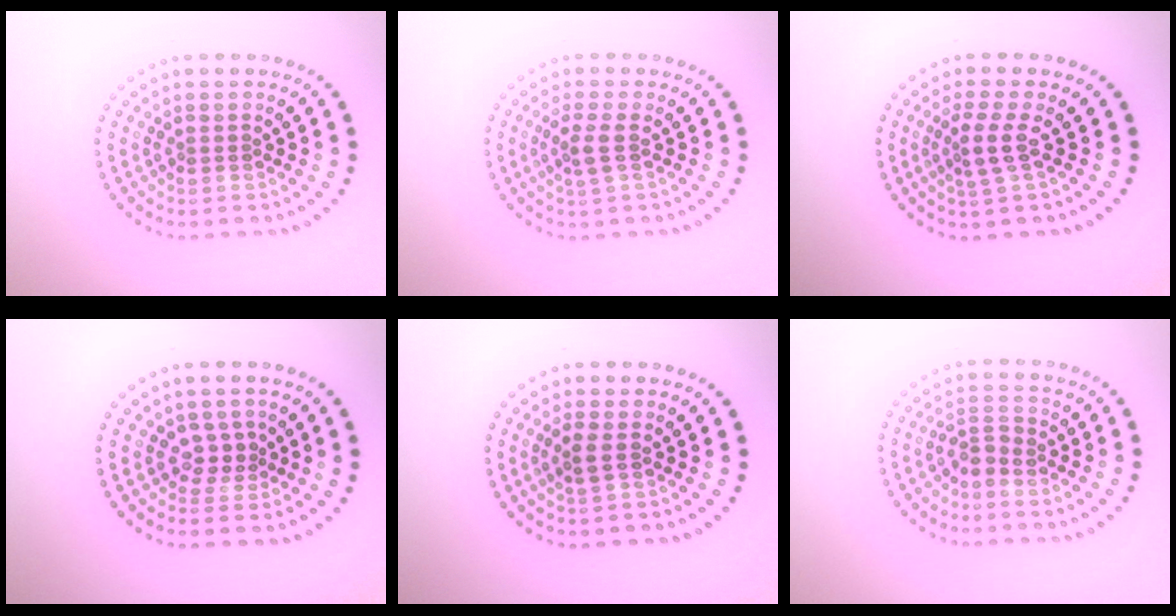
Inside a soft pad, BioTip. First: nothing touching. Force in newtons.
{"total": 1.7, "press": 1.3, "slide": 1.1}
{"total": 2.2, "press": 1.5, "slide": 1.6}
{"total": 1.9, "press": 1.4, "slide": 1.2}
{"total": 1.5, "press": 1.2, "slide": 0.8}
{"total": 1.7, "press": 1.3, "slide": 1.1}